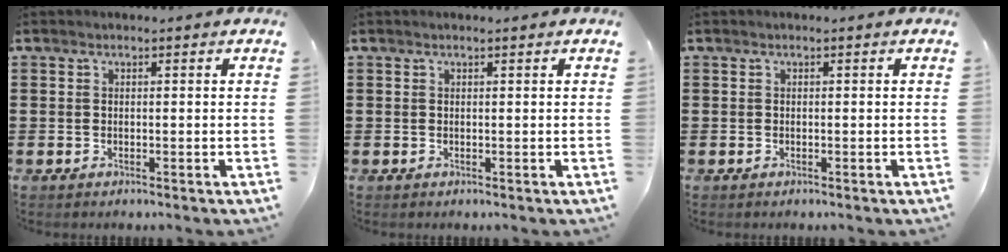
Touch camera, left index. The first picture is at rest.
{"total": 0.0}
{"total": 0.0}